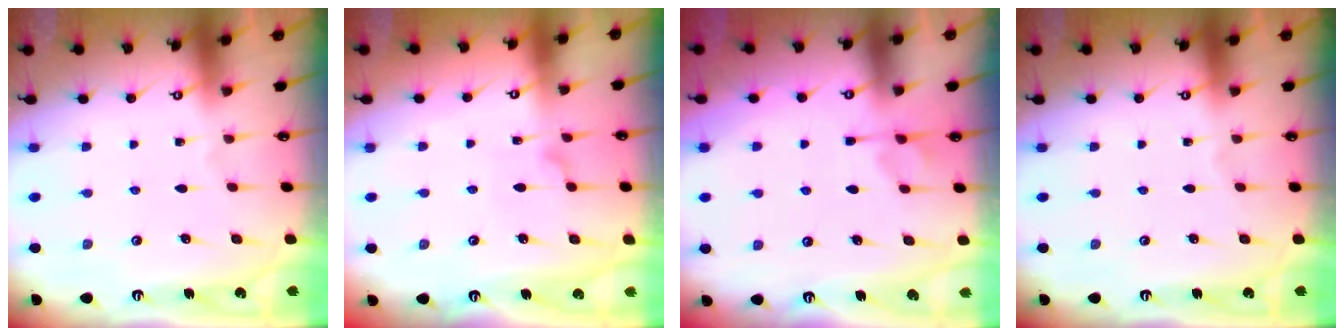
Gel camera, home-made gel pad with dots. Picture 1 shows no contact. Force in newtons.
{"total": 3.5, "press": 3.5, "slide": 0.4}
{"total": 0.9, "press": 0.1, "slide": 0.9}
{"total": 0.0}